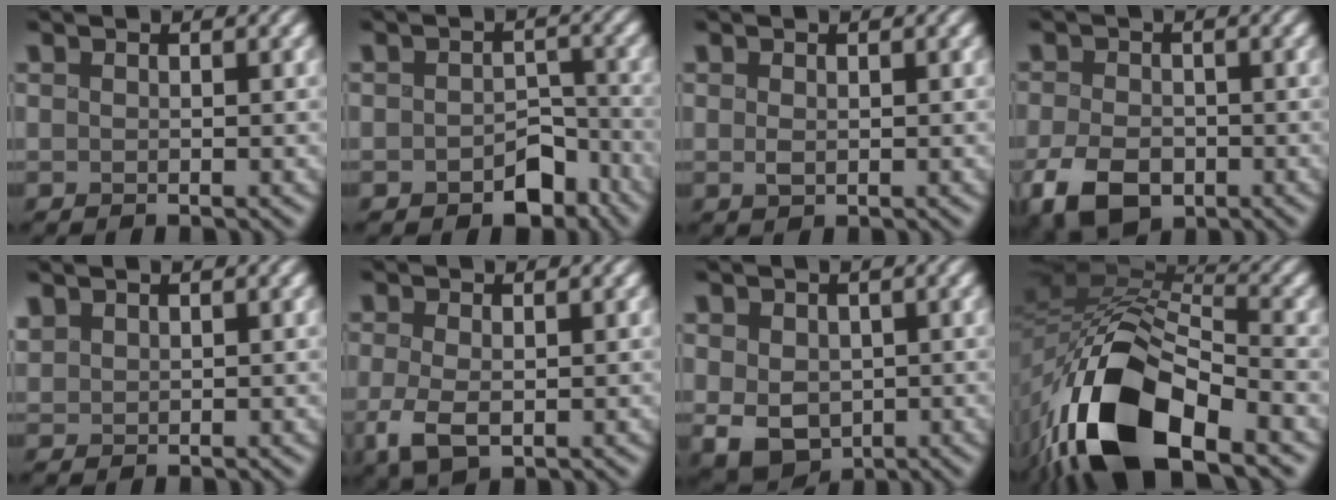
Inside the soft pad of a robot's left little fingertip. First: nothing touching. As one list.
[{"total": 3.9, "force": [-2.5, 2.3, 1.9], "torque": [-0.020, -0.006, -0.040]}, {"total": 0.6, "force": [0.1, 0.4, 0.5], "torque": [-0.009, -0.002, 0.005]}, {"total": 5.7, "force": [-2.7, 3.7, 3.4], "torque": [-0.068, -0.012, -0.055]}, {"total": 1.2, "force": [1.1, 0.5, 0.3], "torque": [-0.007, 0.008, 0.026]}, {"total": 3.2, "force": [-0.7, 1.7, 2.5], "torque": [-0.056, -0.003, -0.014]}, {"total": 4.2, "force": [-0.4, 3.3, 2.5], "torque": [-0.058, -0.015, -0.005]}, {"total": 14.9, "force": [-8.1, 6.7, 10.6], "torque": [-0.206, -0.006, -0.154]}]